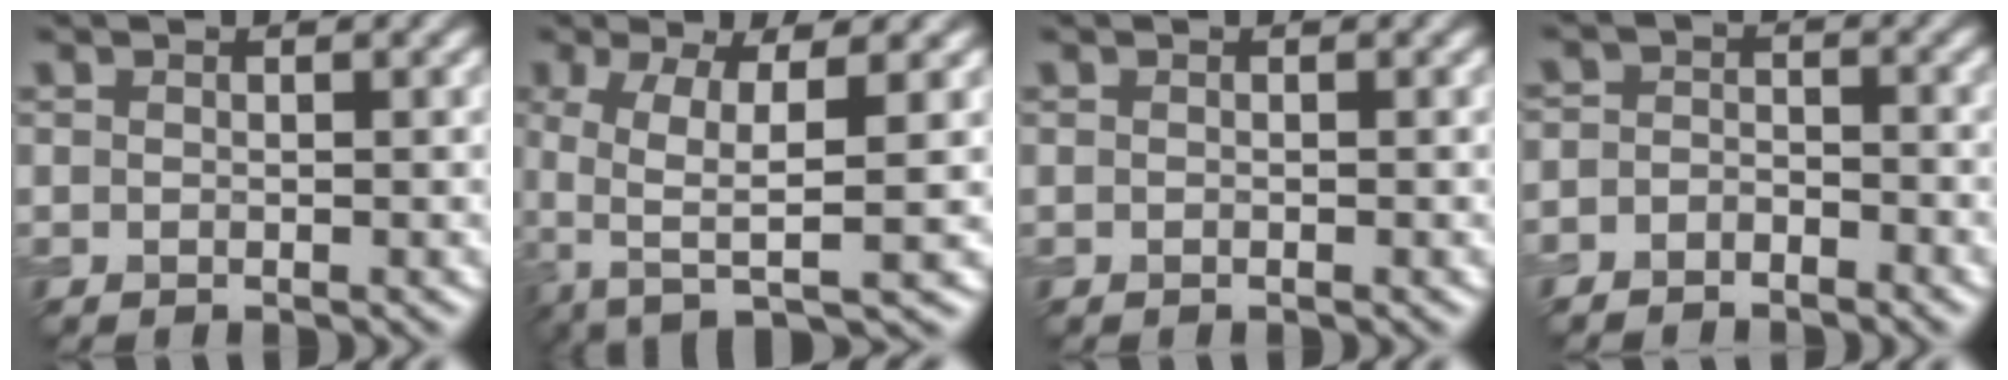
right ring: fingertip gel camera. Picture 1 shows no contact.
{"total": 6.9, "force": [-0.8, 2.2, 6.5], "torque": [-0.123, -0.005, -0.018]}
{"total": 0.0}
{"total": 2.0, "force": [-1.6, 1.1, 0.4], "torque": [-0.005, 0.005, -0.037]}